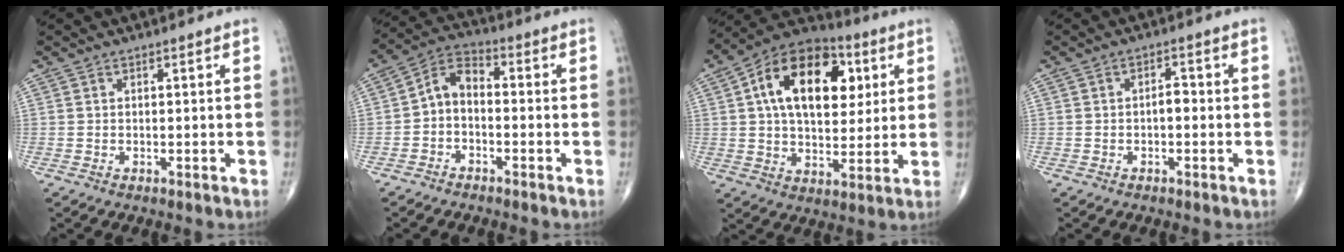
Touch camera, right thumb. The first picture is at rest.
{"total": 6.3, "force": [-1.2, 3.9, 4.7], "torque": [-0.077, 0.032, -0.038]}
{"total": 20.5, "force": [5.6, 12.3, 15.4], "torque": [-0.218, 0.006, 0.083]}
{"total": 2.0, "force": [-0.5, 1.1, 1.6], "torque": [-0.019, 0.009, -0.010]}